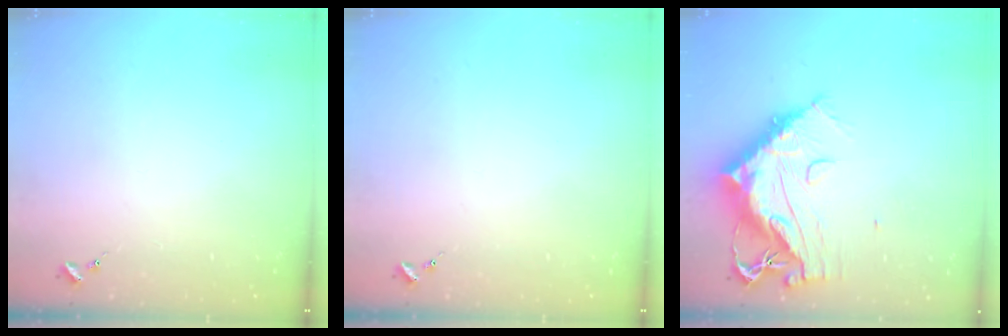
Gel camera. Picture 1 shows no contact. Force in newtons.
{"total": 0.0}
{"total": 16.4, "press": 16.3, "slide": 1.5}